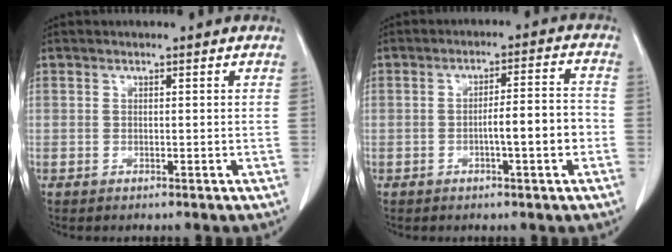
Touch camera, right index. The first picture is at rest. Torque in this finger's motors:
{"motor_torque": [0.91, -0.51, 0.25, 0.05]}